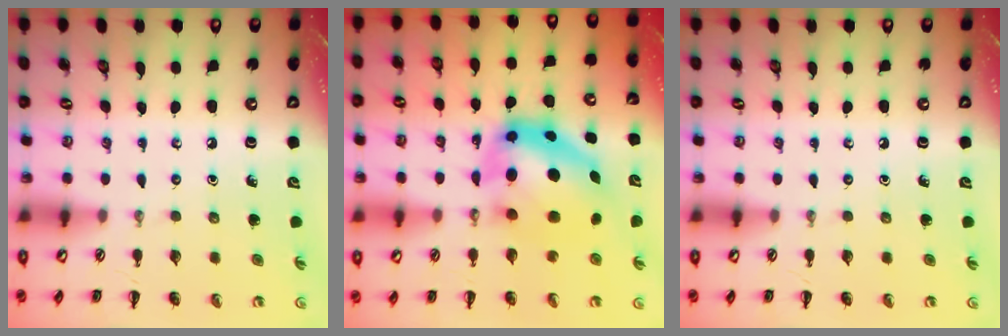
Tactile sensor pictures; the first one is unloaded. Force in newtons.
{"total": 11.3, "press": 11.0, "slide": 2.8}
{"total": 0.0}